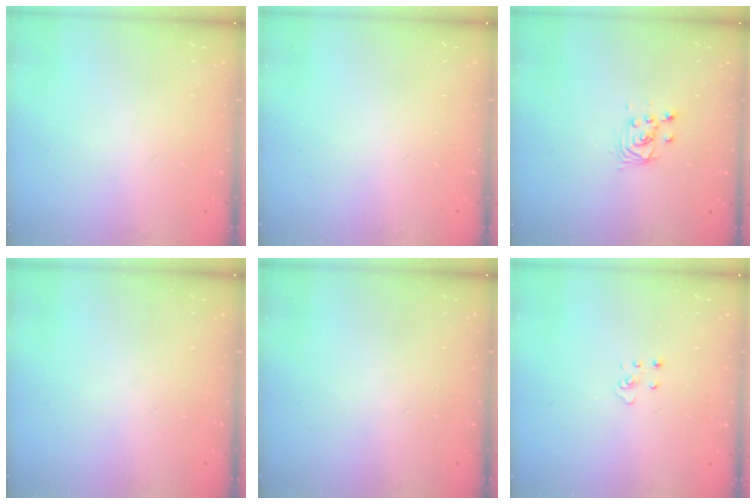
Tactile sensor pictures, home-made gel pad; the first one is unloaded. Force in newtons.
{"total": 0.0}
{"total": 2.9, "press": 2.9, "slide": 0.1}
{"total": 0.0}
{"total": 0.0}
{"total": 3.1, "press": 3.1, "slide": 0.2}